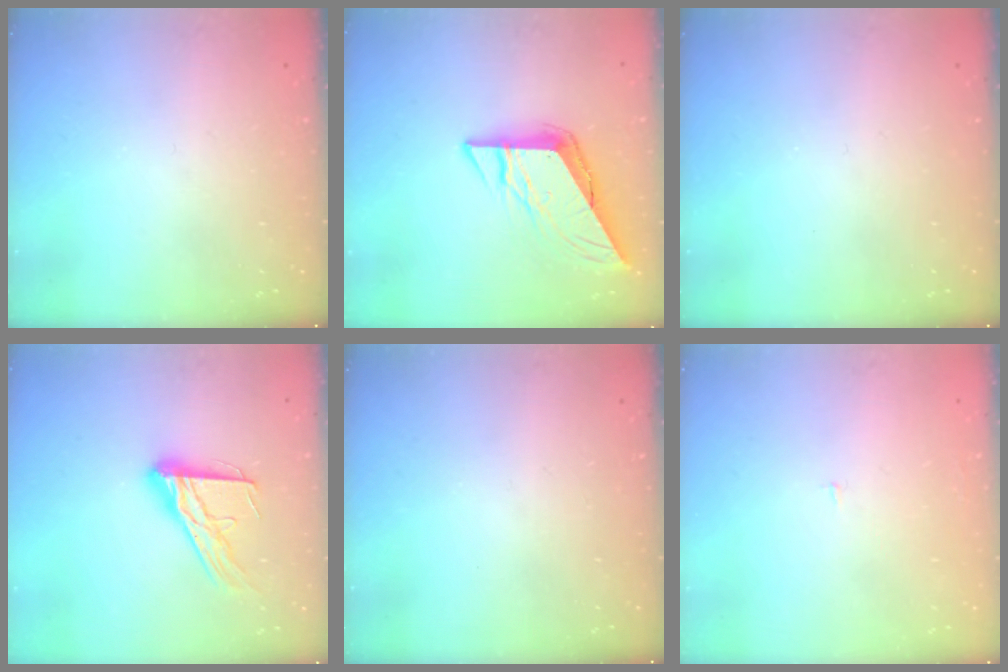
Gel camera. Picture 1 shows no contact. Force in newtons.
{"total": 9.8, "press": 9.8, "slide": 0.6}
{"total": 0.0}
{"total": 14.8, "press": 14.8, "slide": 1.3}
{"total": 0.0}
{"total": 1.2, "press": 1.2, "slide": 0.1}